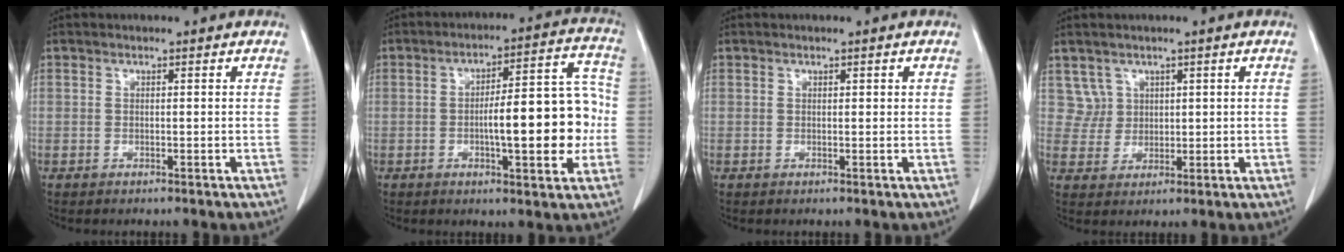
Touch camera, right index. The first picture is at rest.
{"total": 13.8, "force": [-1.7, 3.5, 13.2], "torque": [-0.185, 0.029, -0.020]}
{"total": 0.7, "force": [0.4, 0.3, 0.5], "torque": [-0.005, 0.002, 0.005]}
{"total": 3.7, "force": [2.0, 3.1, -0.3], "torque": [0.016, 0.008, 0.038]}